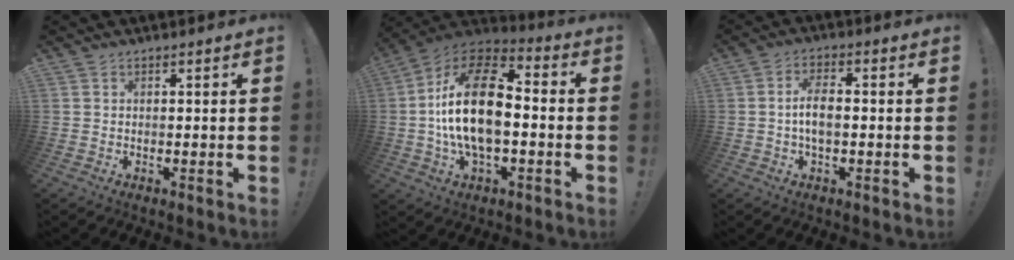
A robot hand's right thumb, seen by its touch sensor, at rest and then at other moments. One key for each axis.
{"total": 21.5, "fx": -1.0, "fy": 11.3, "fz": 18.2, "tx": -0.339, "ty": 0.019, "tz": -0.018}
{"total": 6.5, "fx": -0.6, "fy": 2.8, "fz": 5.8, "tx": -0.106, "ty": 0.002, "tz": -0.014}